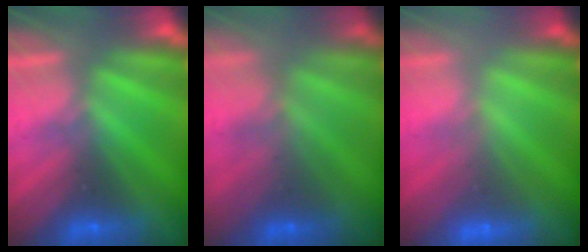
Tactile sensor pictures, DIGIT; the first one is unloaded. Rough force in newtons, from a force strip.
{"total": 3.3}
{"total": 2.3}